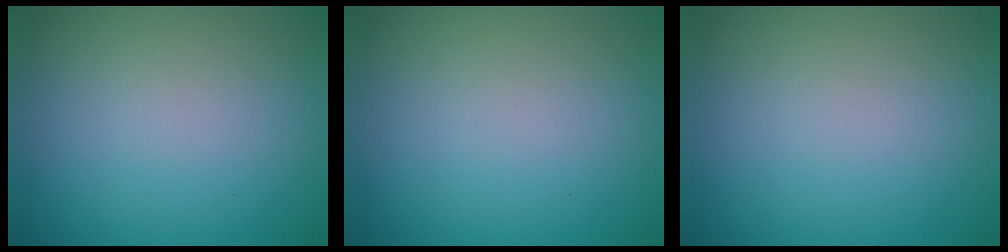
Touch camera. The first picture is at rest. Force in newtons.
{"total": 0.0}
{"total": 0.0}